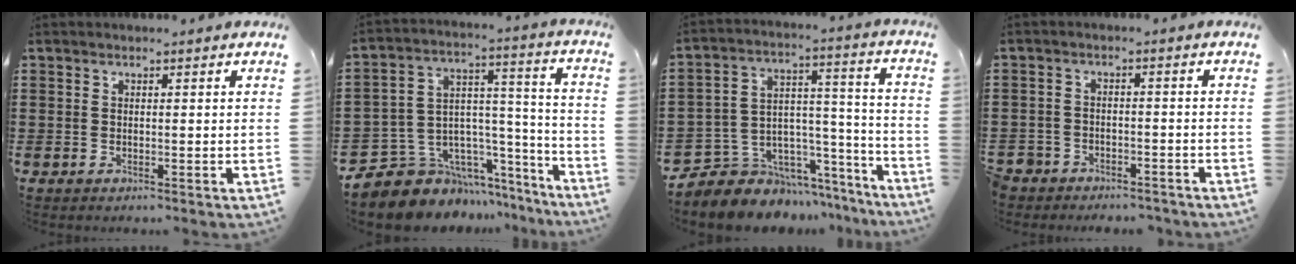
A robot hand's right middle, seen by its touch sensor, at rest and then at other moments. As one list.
[{"total": 8.8, "force": [-7.0, 5.3, 1.1], "torque": [-0.043, 0.004, -0.127]}, {"total": 7.0, "force": [-5.5, 4.3, -0.3], "torque": [-0.009, 0.009, -0.099]}, {"total": 3.3, "force": [-3.1, 1.0, -0.3], "torque": [-0.002, 0.001, -0.070]}]